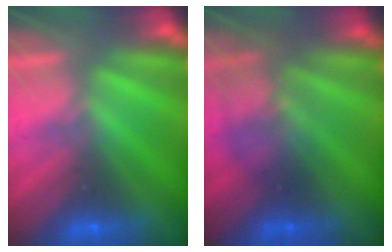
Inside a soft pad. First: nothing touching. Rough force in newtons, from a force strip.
{"total": 2.2}